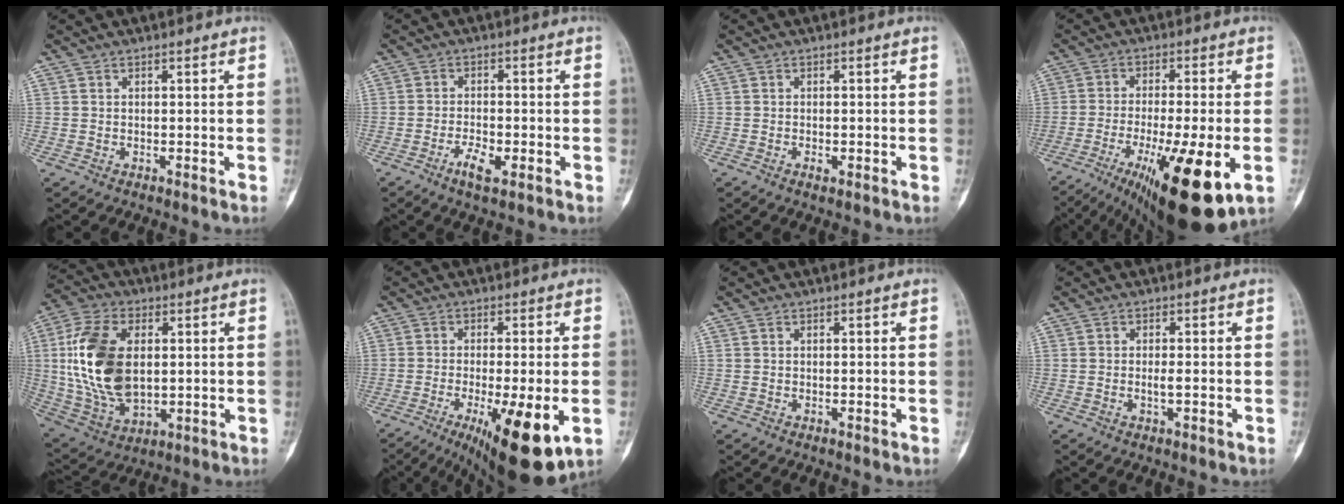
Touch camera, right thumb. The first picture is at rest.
{"total": 4.1, "force": [-1.9, 1.5, 3.3], "torque": [-0.061, 0.006, -0.034]}
{"total": 1.2, "force": [-0.5, 0.6, 1.0], "torque": [-0.013, 0.000, -0.008]}
{"total": 19.0, "force": [-7.2, 4.5, 17.0], "torque": [-0.251, -0.014, -0.100]}
{"total": 18.9, "force": [2.1, 11.2, 15.0], "torque": [-0.300, -0.009, 0.046]}
{"total": 15.6, "force": [-5.4, 4.0, 14.0], "torque": [-0.186, -0.015, -0.069]}
{"total": 0.0}
{"total": 1.5, "force": [-0.3, 0.3, 1.4], "torque": [-0.026, -0.001, -0.007]}